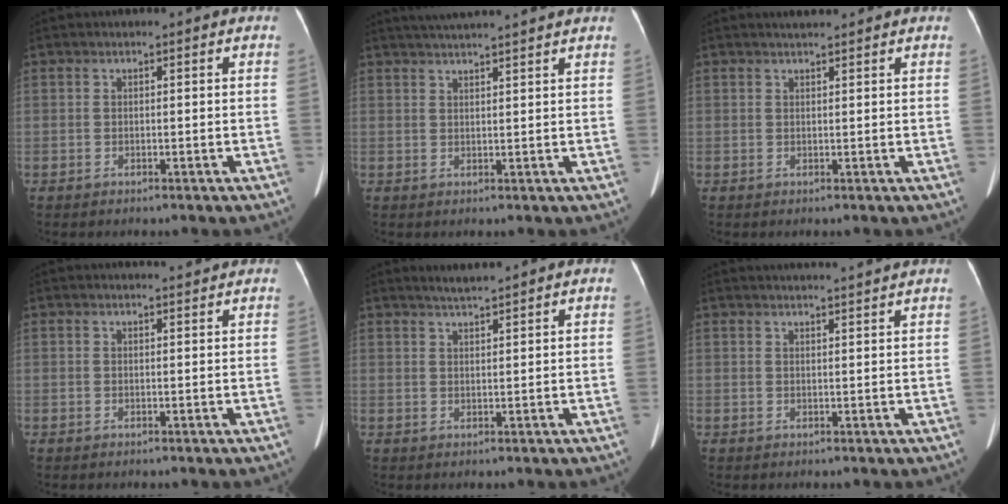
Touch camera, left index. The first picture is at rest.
{"total": 9.3, "force": [8.4, -0.5, 4.0], "torque": [-0.066, 0.031, 0.113]}
{"total": 2.0, "force": [1.8, 0.1, 0.8], "torque": [-0.017, 0.012, 0.033]}
{"total": 1.5, "force": [1.5, -0.1, 0.1], "torque": [-0.006, -0.002, 0.024]}
{"total": 2.7, "force": [2.5, -0.4, 0.9], "torque": [-0.021, 0.007, 0.048]}
{"total": 6.2, "force": [5.9, -1.0, 1.7], "torque": [-0.019, 0.012, 0.068]}